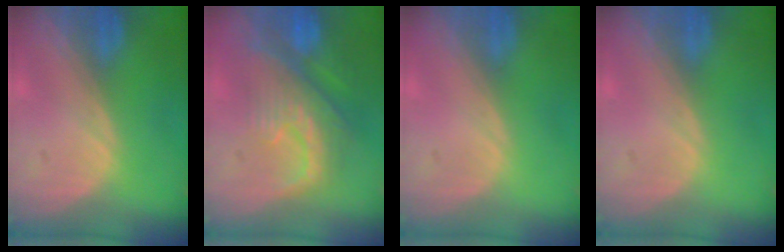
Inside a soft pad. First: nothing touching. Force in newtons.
{"total": 10.3, "press": 9.1, "slide": 4.9}
{"total": 0.0}
{"total": 0.0}